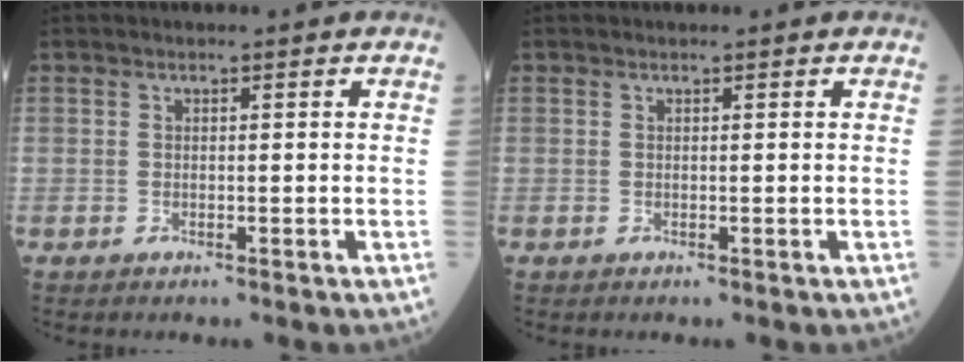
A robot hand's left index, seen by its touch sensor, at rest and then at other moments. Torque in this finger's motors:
{"motor_torque": [0.14, 0.02, -0.02, 0.00]}